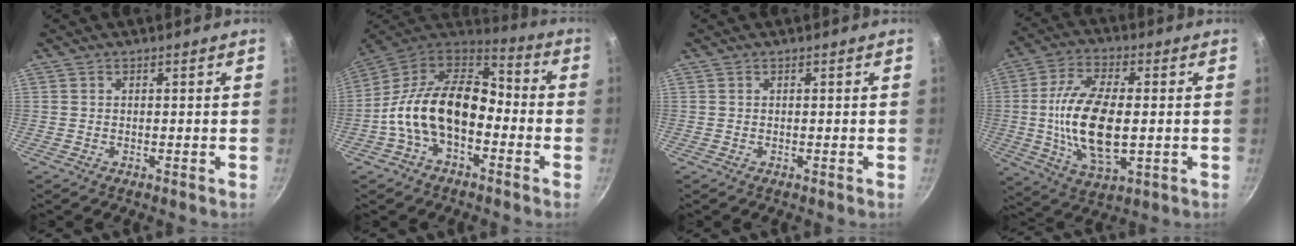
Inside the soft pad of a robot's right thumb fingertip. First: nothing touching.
{"total": 18.4, "force": [-3.8, 11.5, 13.8], "torque": [-0.220, 0.055, -0.088]}
{"total": 0.0}
{"total": 16.5, "force": [-0.5, 7.9, 14.5], "torque": [-0.276, 0.002, -0.012]}